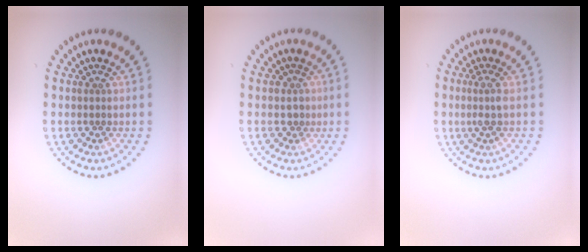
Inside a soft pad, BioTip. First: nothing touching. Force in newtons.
{"total": 1.1, "press": 0.7, "slide": 0.8}
{"total": 1.4, "press": 1.1, "slide": 0.9}